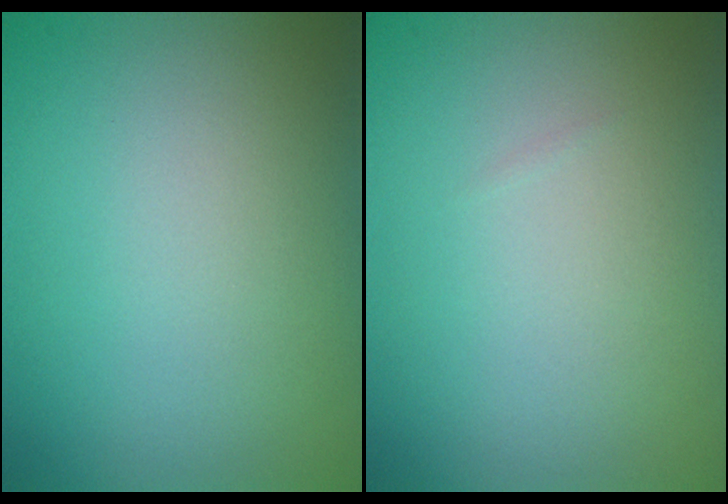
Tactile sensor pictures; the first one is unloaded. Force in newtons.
{"total": 0.0}